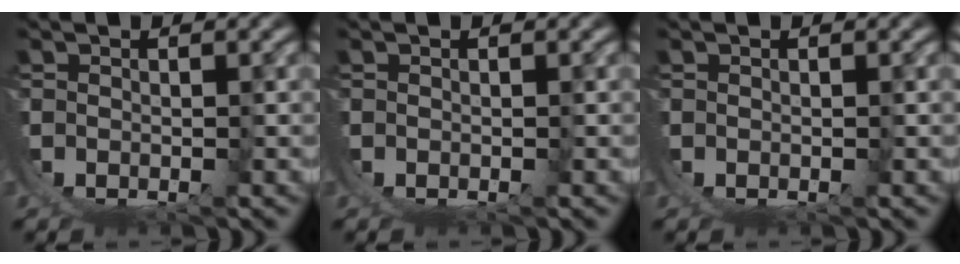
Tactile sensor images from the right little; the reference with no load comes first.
{"total": 0.0}
{"total": 0.0}